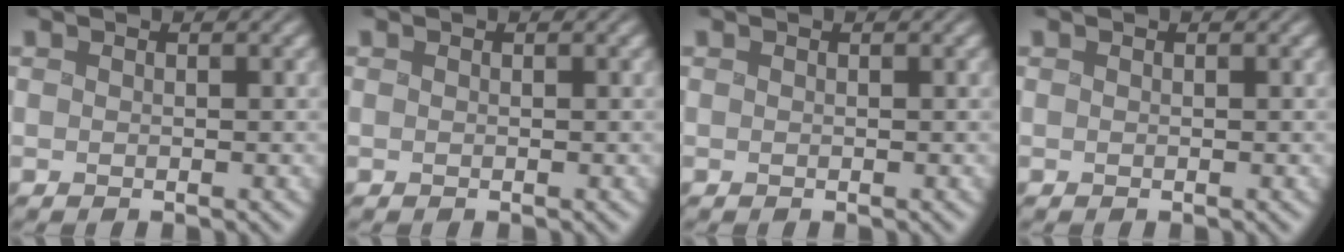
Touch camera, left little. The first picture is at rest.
{"total": 0.0}
{"total": 0.0}
{"total": 0.0}